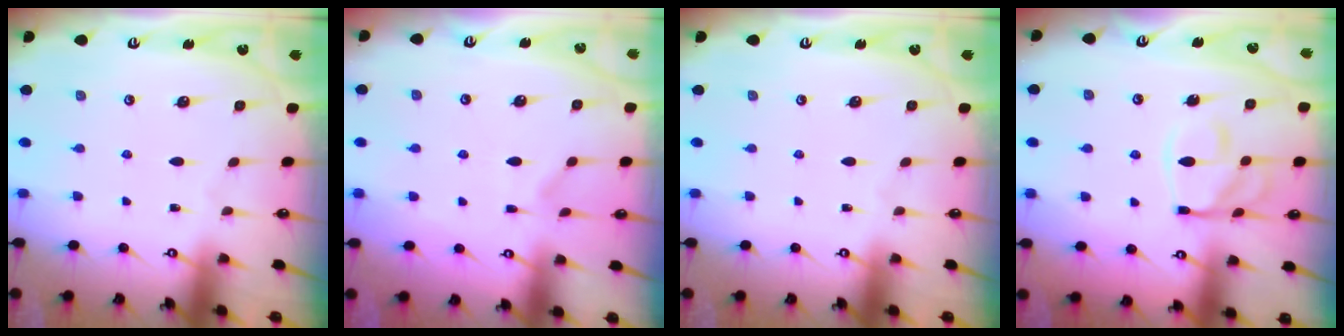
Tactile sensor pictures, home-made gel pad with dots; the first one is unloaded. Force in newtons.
{"total": 1.6, "press": 1.3, "slide": 0.9}
{"total": 0.0}
{"total": 13.9, "press": 13.8, "slide": 1.5}